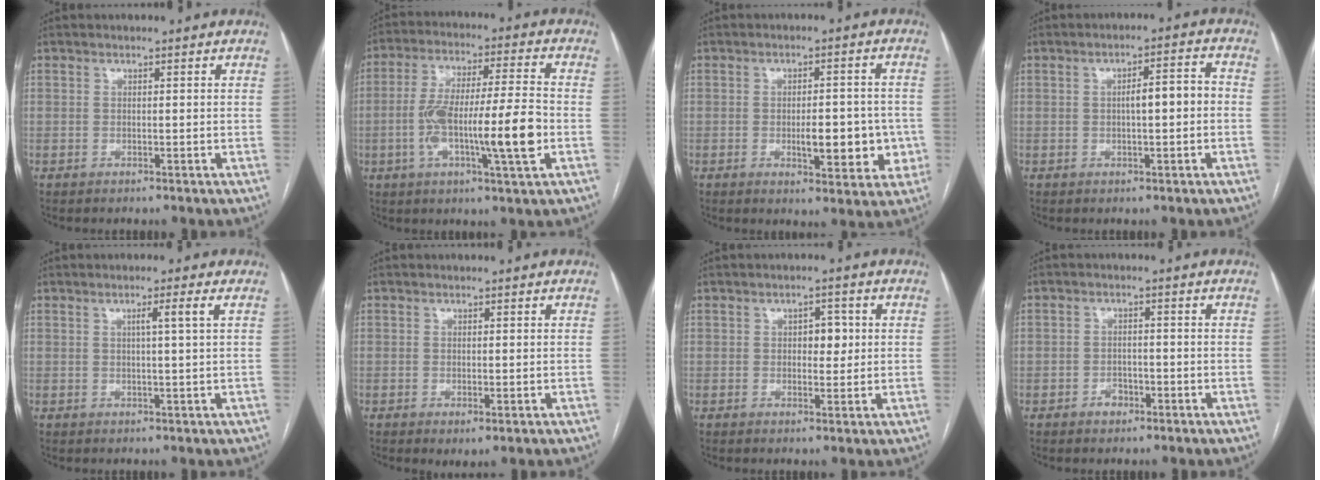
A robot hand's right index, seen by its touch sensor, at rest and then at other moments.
{"total": 14.5, "force": [-3.2, 1.2, 14.1], "torque": [-0.253, 0.009, -0.055]}
{"total": 8.2, "force": [-1.8, 3.1, 7.4], "torque": [-0.092, 0.008, -0.015]}
{"total": 4.8, "force": [-0.3, 1.0, 4.6], "torque": [-0.073, 0.019, -0.004]}
{"total": 2.5, "force": [0.8, -0.7, 2.3], "torque": [-0.039, 0.001, 0.015]}
{"total": 1.7, "force": [-0.7, 0.6, 1.5], "torque": [-0.020, -0.003, -0.006]}
{"total": 3.3, "force": [0.5, 1.9, 2.6], "torque": [-0.034, 0.008, 0.008]}
{"total": 2.4, "force": [-1.4, 1.7, 0.9], "torque": [-0.006, 0.008, -0.021]}